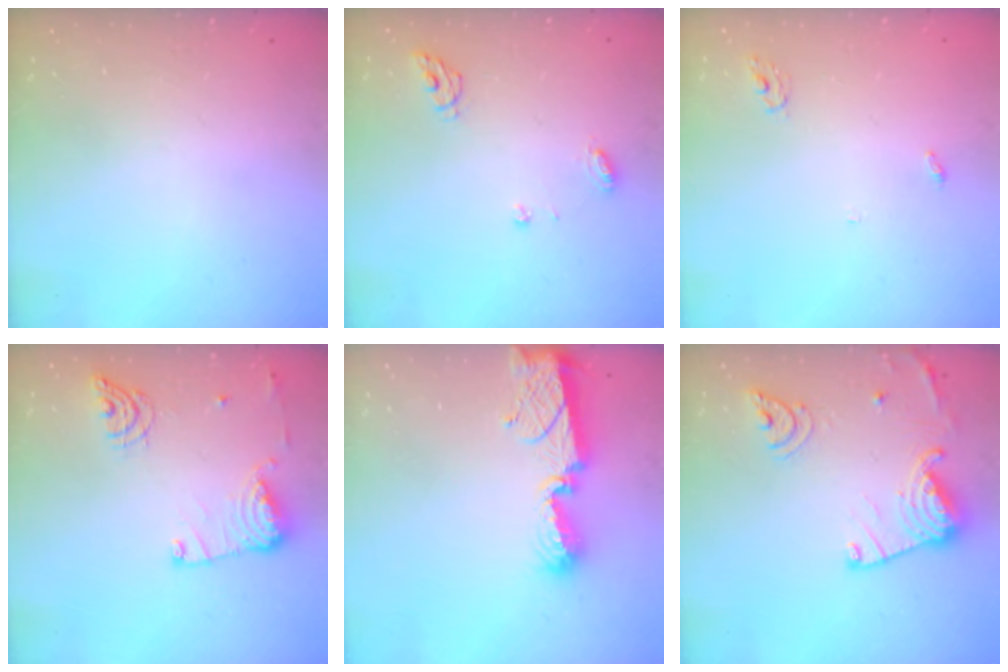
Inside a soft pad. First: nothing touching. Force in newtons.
{"total": 6.0, "press": 6.0, "slide": 0.7}
{"total": 2.8, "press": 2.8, "slide": 0.2}
{"total": 13.4, "press": 13.4, "slide": 0.6}
{"total": 9.8, "press": 9.8, "slide": 0.5}
{"total": 17.0, "press": 16.9, "slide": 1.7}